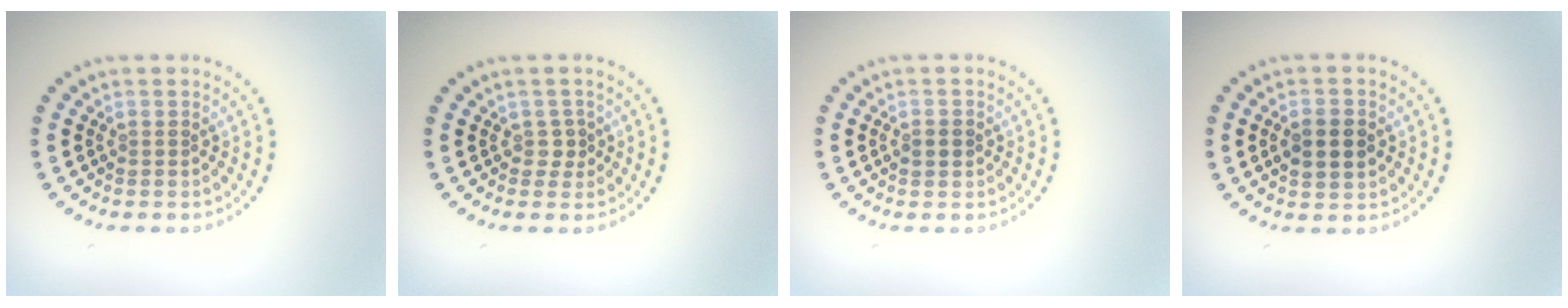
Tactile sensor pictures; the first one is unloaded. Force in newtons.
{"total": 1.2, "press": 1.0, "slide": 0.6}
{"total": 1.7, "press": 1.6, "slide": 0.2}
{"total": 2.9, "press": 2.9, "slide": 0.2}